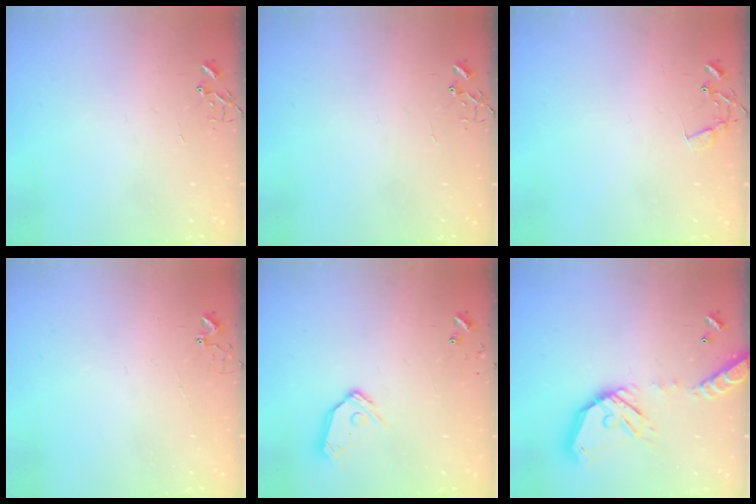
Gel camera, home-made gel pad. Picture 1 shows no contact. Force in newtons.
{"total": 0.0}
{"total": 7.1, "press": 7.1, "slide": 0.5}
{"total": 2.9, "press": 2.9, "slide": 0.3}
{"total": 10.1, "press": 10.1, "slide": 1.2}
{"total": 19.5, "press": 19.2, "slide": 3.4}